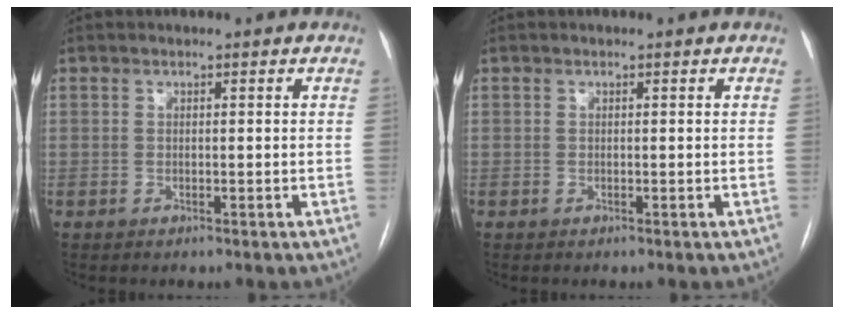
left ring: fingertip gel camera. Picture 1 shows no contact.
{"total": 0.0}